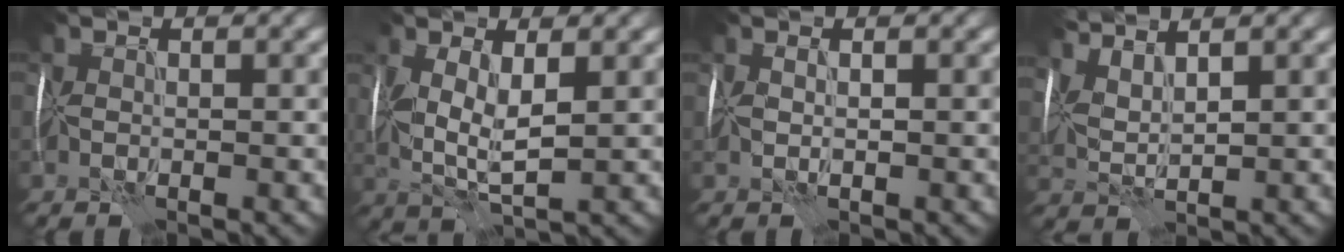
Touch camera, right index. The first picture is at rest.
{"total": 3.3, "force": [1.0, 1.4, 2.8], "torque": [-0.088, 0.002, 0.023]}
{"total": 0.6, "force": [0.3, -0.4, -0.3], "torque": [-0.008, 0.000, 0.008]}
{"total": 3.5, "force": [3.5, 0.0, 0.5], "torque": [-0.040, 0.012, 0.068]}